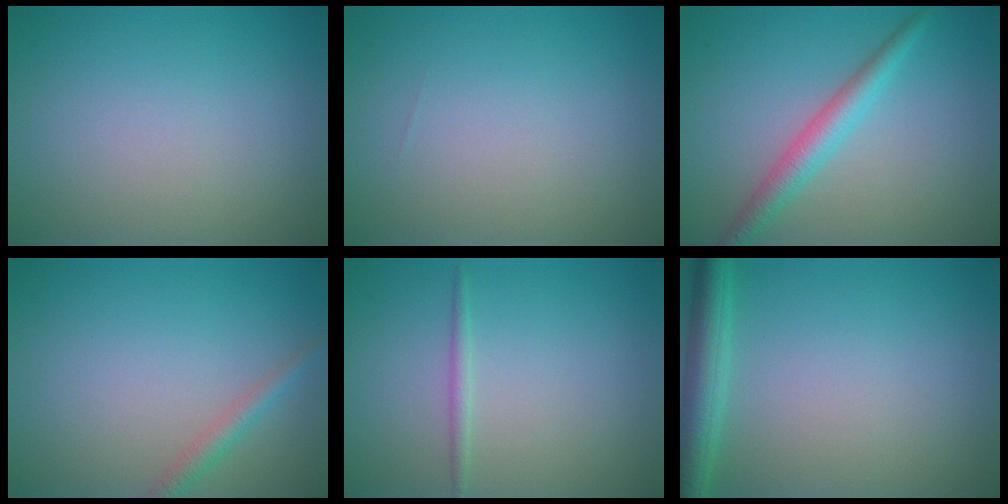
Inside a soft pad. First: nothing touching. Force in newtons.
{"total": 0.0}
{"total": 3.0, "press": 3.0, "slide": 0.0}
{"total": 1.6, "press": 1.6, "slide": 0.1}
{"total": 0.9, "press": 0.9, "slide": 0.1}
{"total": 3.4, "press": 3.4, "slide": 0.2}